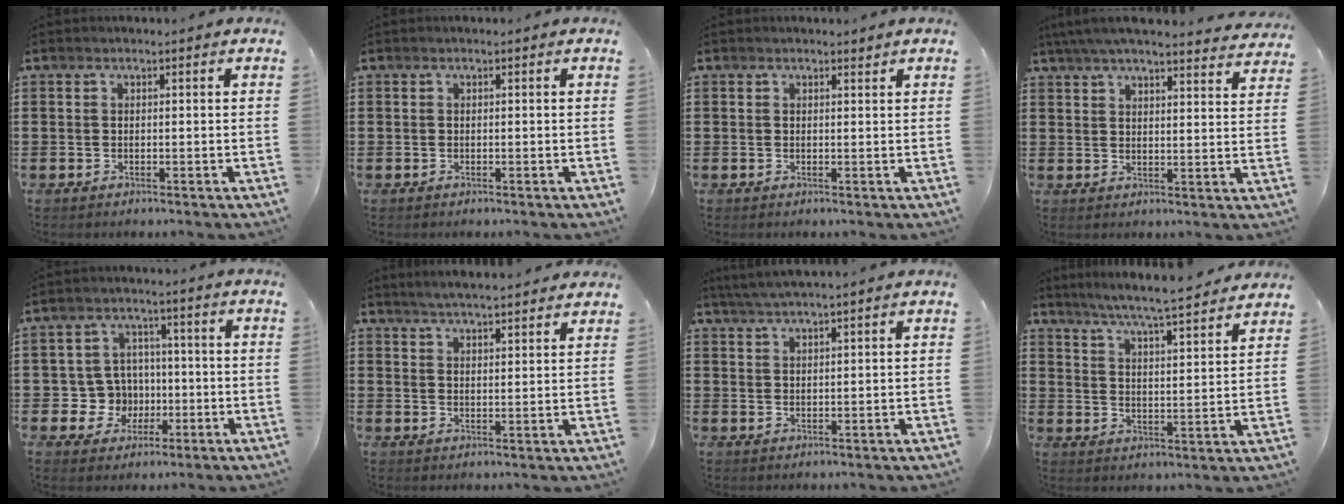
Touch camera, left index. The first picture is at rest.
{"total": 0.0}
{"total": 0.8, "force": [0.8, 0.1, 0.3], "torque": [0.000, -0.002, 0.013]}
{"total": 5.4, "force": [4.9, 0.2, 2.1], "torque": [-0.058, -0.019, 0.088]}
{"total": 6.6, "force": [-0.6, 6.5, 1.5], "torque": [-0.046, 0.011, -0.005]}
{"total": 3.7, "force": [3.6, -0.5, 0.5], "torque": [-0.021, -0.014, 0.064]}
{"total": 2.9, "force": [2.7, -0.4, 1.1], "torque": [-0.028, 0.001, 0.050]}
{"total": 6.0, "force": [5.5, -0.8, 2.1], "torque": [-0.064, -0.041, 0.090]}